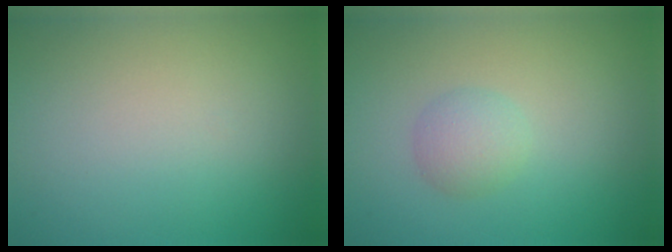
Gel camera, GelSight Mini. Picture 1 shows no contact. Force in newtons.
{"total": 2.1, "press": 2.1, "slide": 0.1}